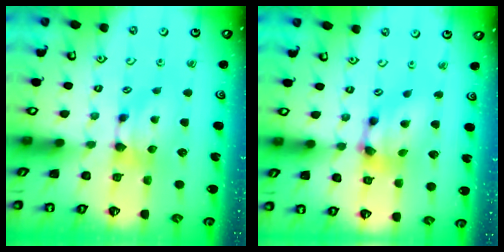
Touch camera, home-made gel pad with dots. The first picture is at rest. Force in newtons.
{"total": 6.0, "press": 5.5, "slide": 2.4}